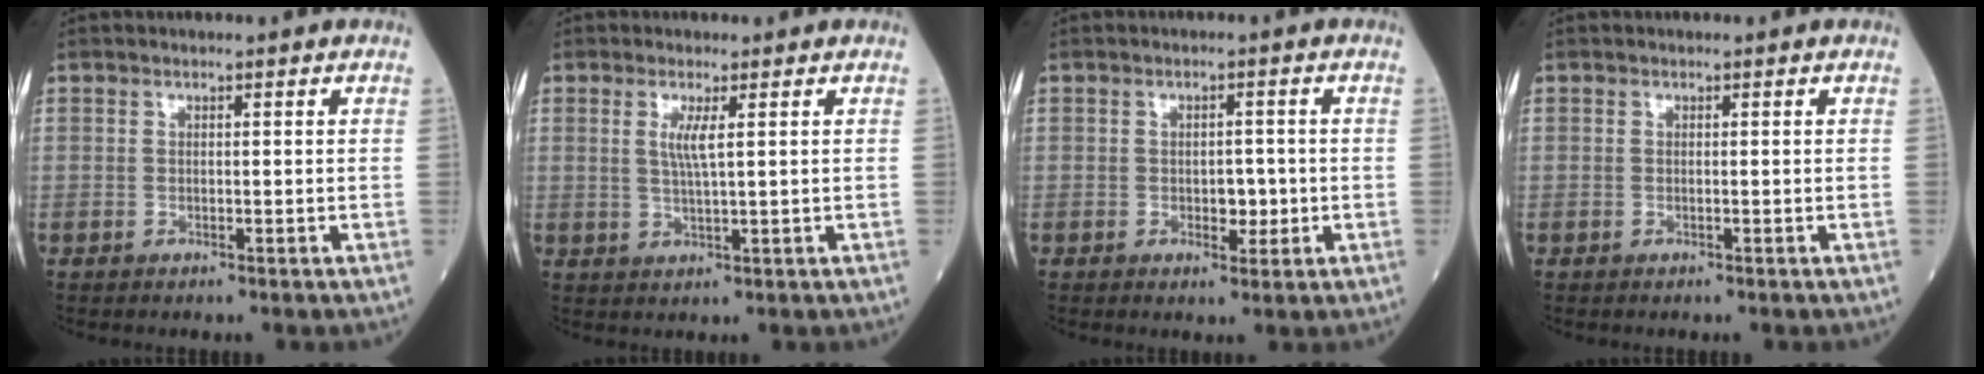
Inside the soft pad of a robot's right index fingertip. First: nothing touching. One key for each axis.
{"total": 3.1, "fx": 1.0, "fy": -0.1, "fz": 2.9, "tx": -0.065, "ty": -0.003, "tz": 0.021}
{"total": 2.8, "fx": -0.5, "fy": 1.5, "fz": 2.3, "tx": -0.031, "ty": 0.003, "tz": 0.000}
{"total": 0.0}